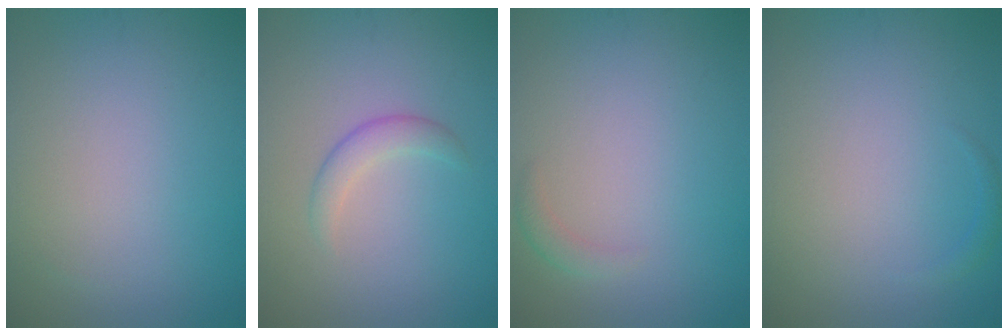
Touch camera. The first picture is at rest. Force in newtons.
{"total": 1.8, "press": 1.8, "slide": 0.1}
{"total": 1.0, "press": 1.0, "slide": 0.1}
{"total": 0.6, "press": 0.6, "slide": 0.1}